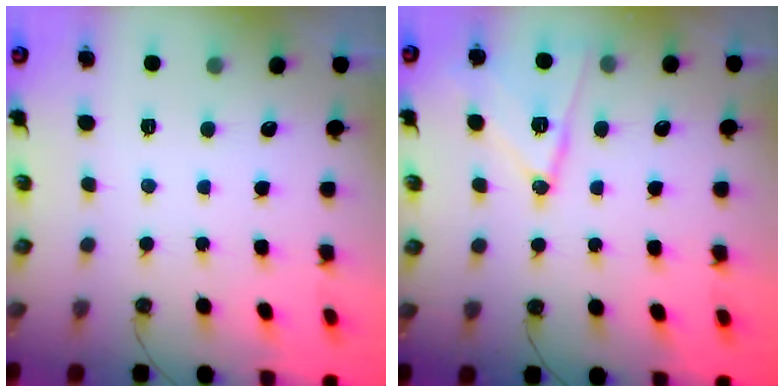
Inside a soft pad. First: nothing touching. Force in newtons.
{"total": 13.3, "press": 13.3, "slide": 0.4}